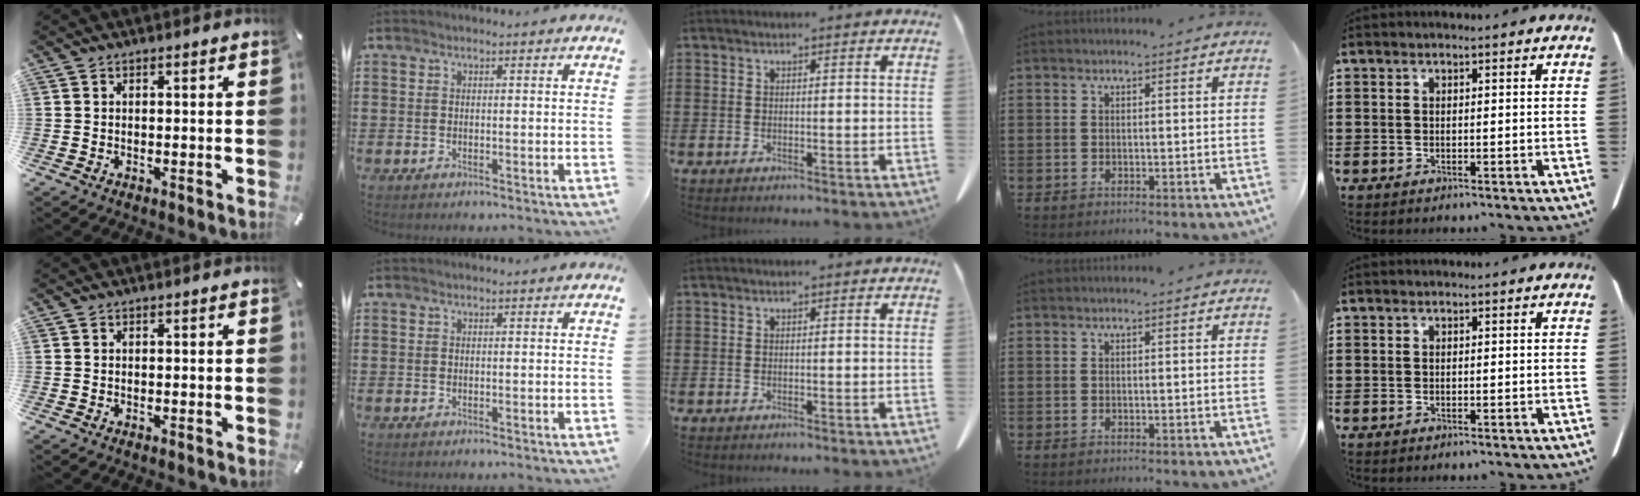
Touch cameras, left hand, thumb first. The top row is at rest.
{}